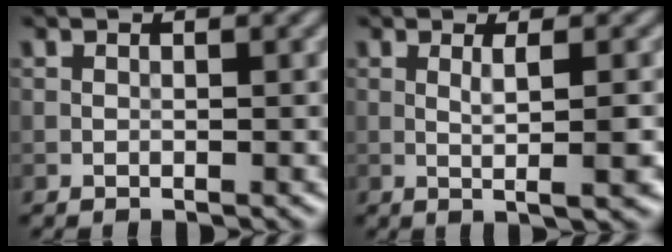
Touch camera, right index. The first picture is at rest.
{"total": 3.3, "force": [0.2, 0.6, 3.2], "torque": [-0.048, -0.001, 0.003]}